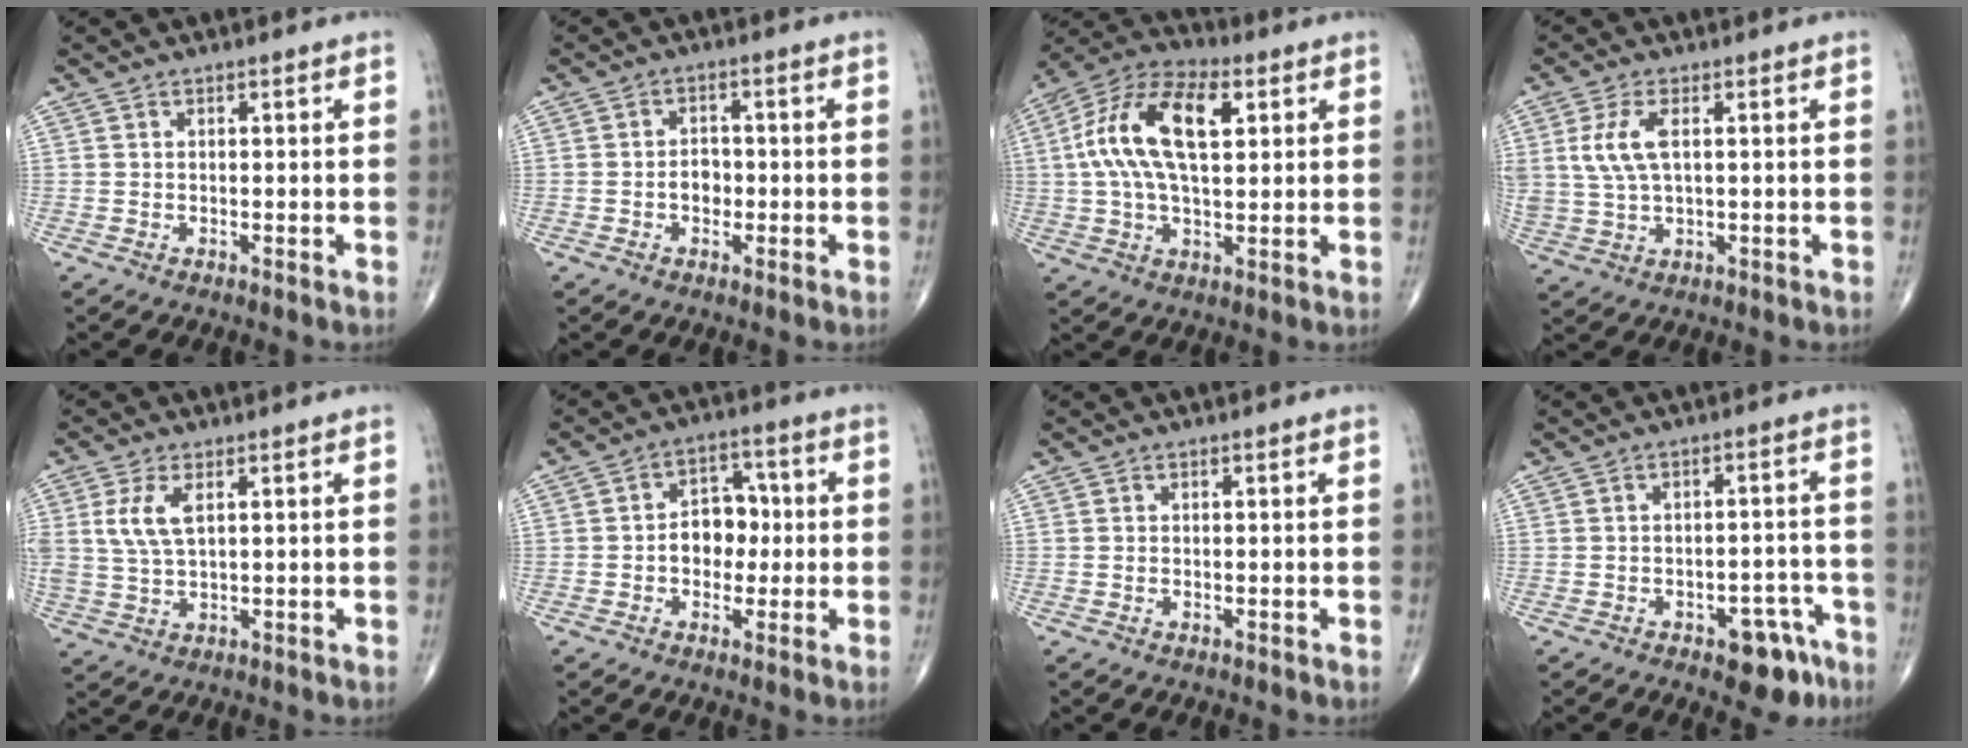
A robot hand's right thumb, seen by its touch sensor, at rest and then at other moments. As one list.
[{"total": 3.2, "force": [-0.7, 2.4, 2.0], "torque": [-0.017, 0.010, -0.016]}, {"total": 16.9, "force": [3.7, 8.4, 14.2], "torque": [-0.270, 0.021, 0.059]}, {"total": 7.0, "force": [1.8, 3.4, 5.9], "torque": [-0.139, 0.001, 0.041]}, {"total": 6.2, "force": [1.9, 2.9, 5.2], "torque": [-0.119, -0.002, 0.046]}, {"total": 7.6, "force": [-0.4, 5.8, 4.9], "torque": [-0.037, 0.023, -0.015]}, {"total": 0.0}, {"total": 8.1, "force": [-4.8, 4.0, 5.3], "torque": [-0.035, 0.041, -0.056]}]